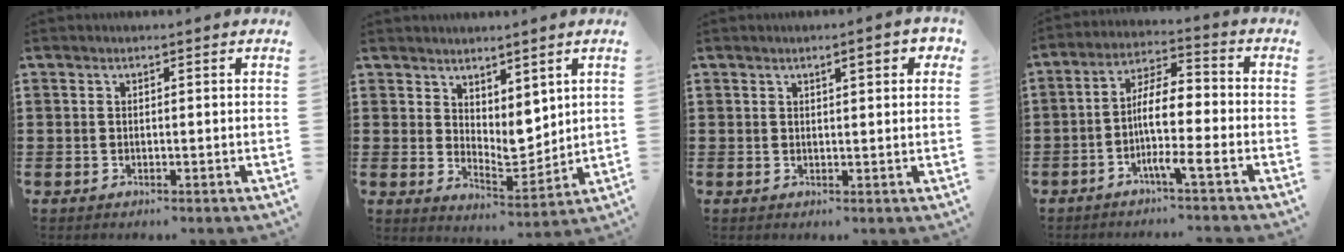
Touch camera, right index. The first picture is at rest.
{"total": 4.9, "force": [3.5, 2.7, 2.1], "torque": [-0.048, -0.021, 0.065]}
{"total": 2.7, "force": [1.1, 0.6, 2.4], "torque": [-0.033, -0.002, 0.014]}
{"total": 8.1, "force": [-2.8, 1.8, 7.4], "torque": [-0.149, -0.005, -0.057]}